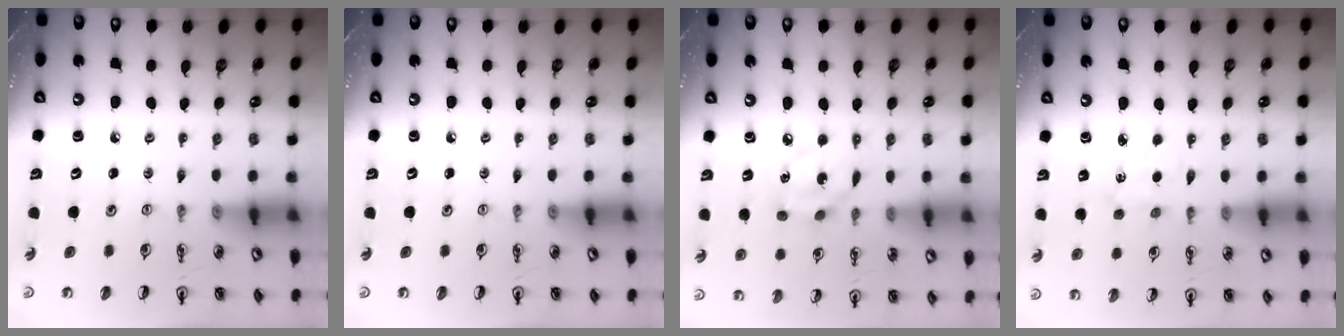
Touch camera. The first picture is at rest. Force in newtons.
{"total": 0.0}
{"total": 8.5, "press": 8.4, "slide": 0.4}
{"total": 3.5, "press": 3.5, "slide": 0.4}